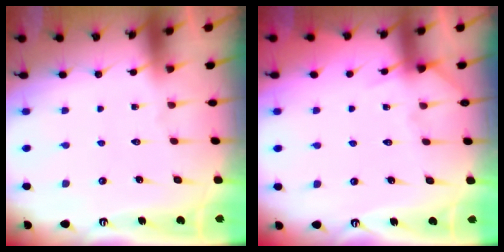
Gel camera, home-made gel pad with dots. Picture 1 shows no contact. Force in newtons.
{"total": 5.1, "press": 5.1, "slide": 0.7}